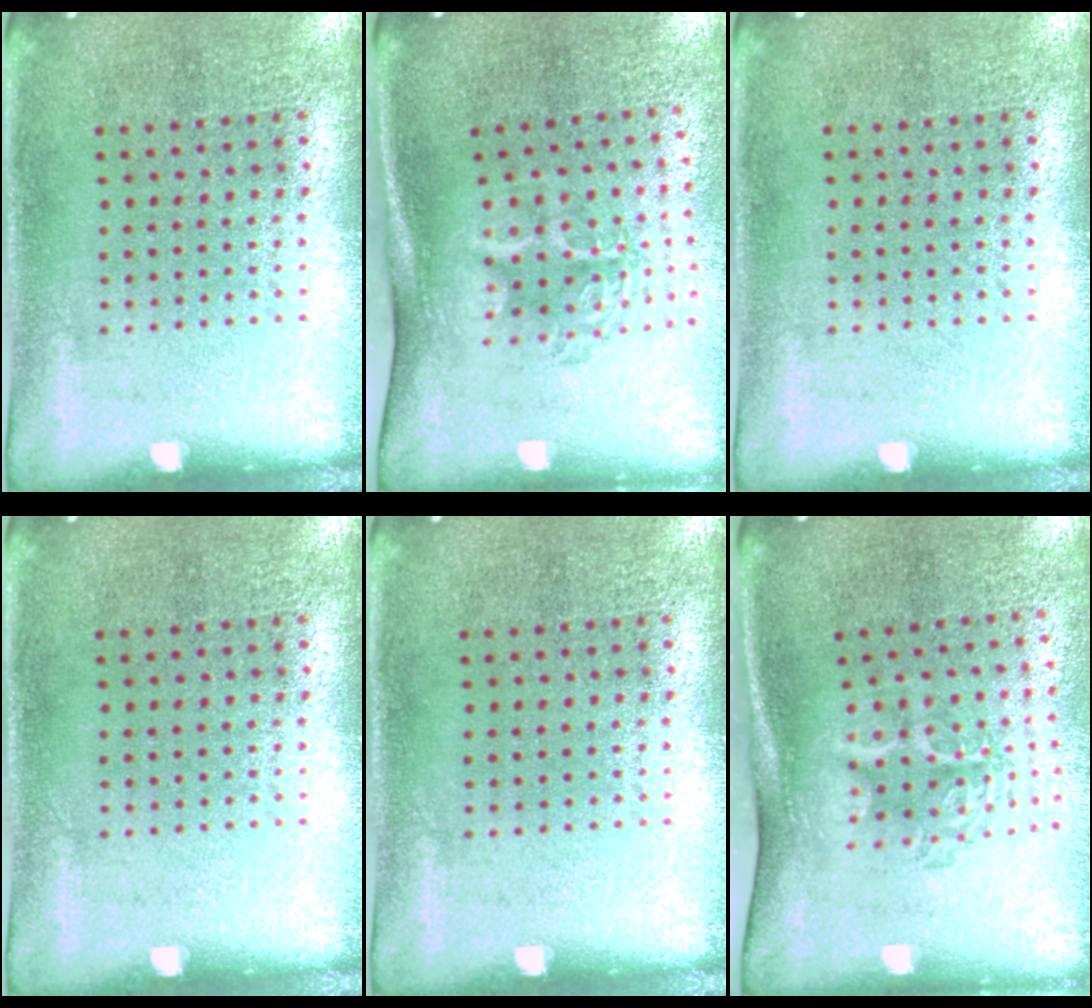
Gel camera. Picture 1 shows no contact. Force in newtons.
{"total": 1.8, "press": 1.2, "slide": 1.3}
{"total": 0.0}
{"total": 0.0}
{"total": 0.0}
{"total": 1.8, "press": 1.2, "slide": 1.3}